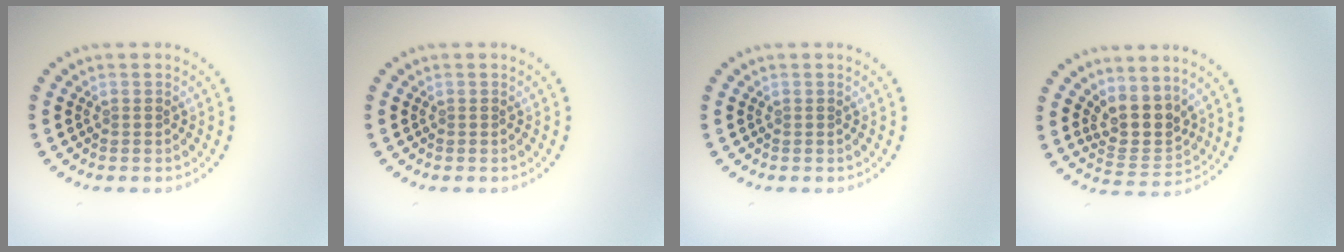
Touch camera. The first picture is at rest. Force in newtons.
{"total": 0.0}
{"total": 0.0}
{"total": 3.7, "press": 2.9, "slide": 2.3}